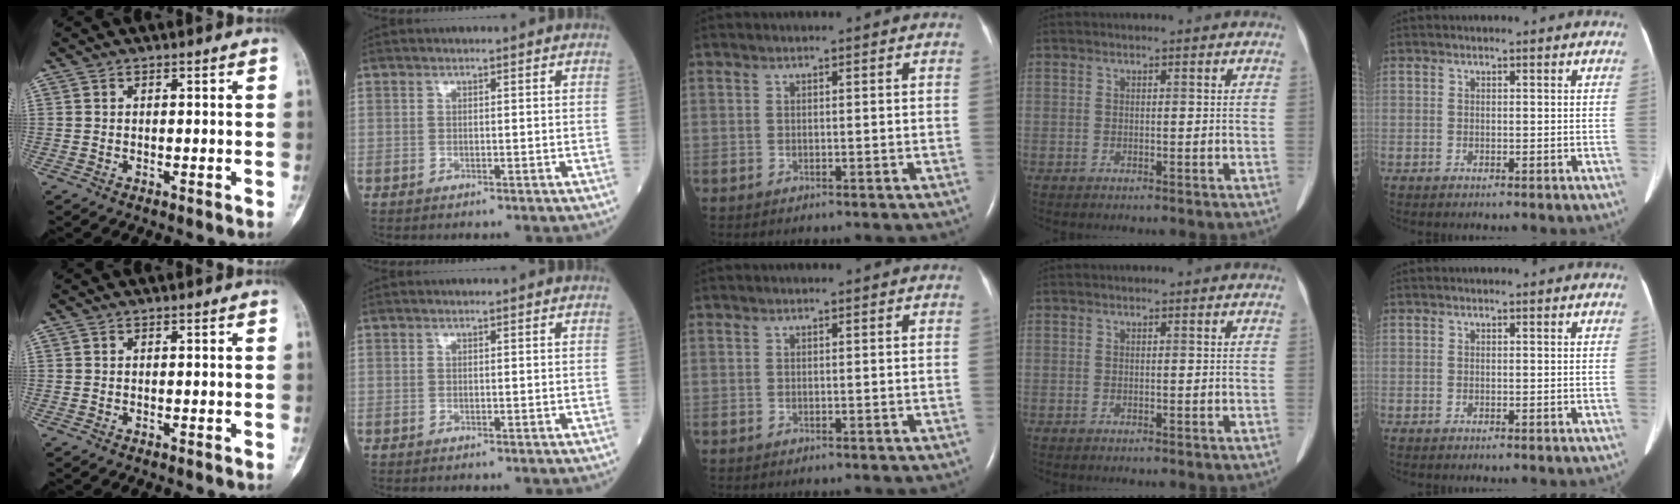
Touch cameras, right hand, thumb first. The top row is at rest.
{}